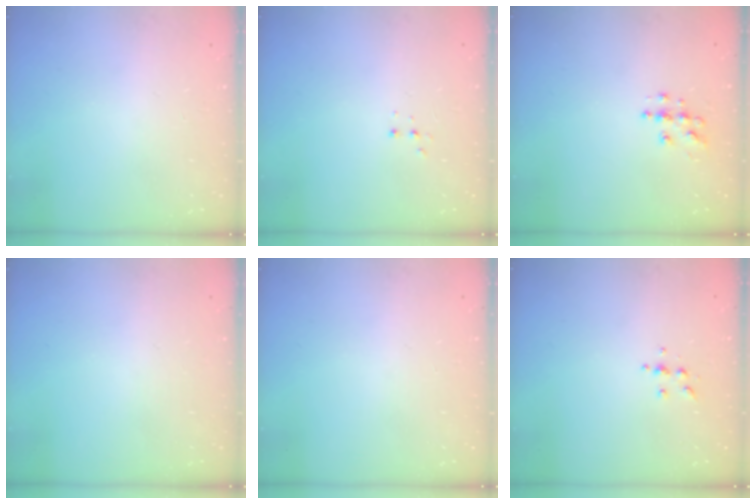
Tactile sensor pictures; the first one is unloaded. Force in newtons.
{"total": 2.7, "press": 2.7, "slide": 0.5}
{"total": 5.9, "press": 5.9, "slide": 0.2}
{"total": 0.0}
{"total": 0.0}
{"total": 5.3, "press": 5.3, "slide": 0.5}